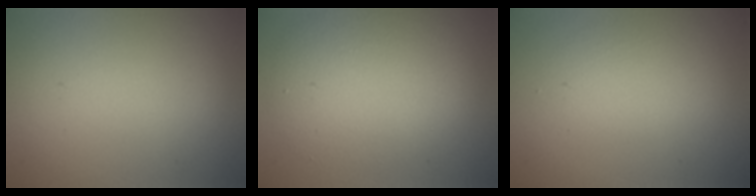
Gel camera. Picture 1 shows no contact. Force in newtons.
{"total": 5.5, "press": 5.5, "slide": 0.2}
{"total": 1.6, "press": 1.6, "slide": 0.1}